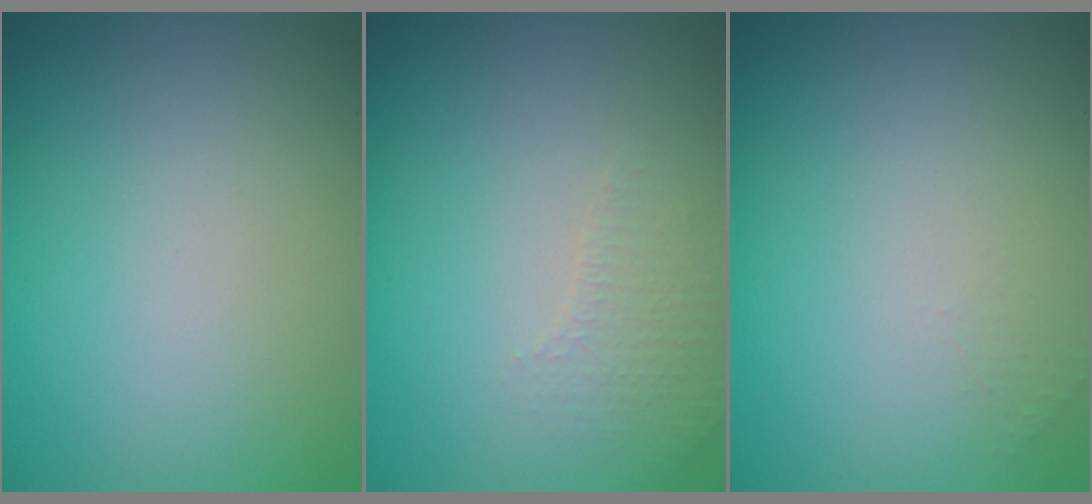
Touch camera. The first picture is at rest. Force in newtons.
{"total": 1.6, "press": 1.6, "slide": 0.4}
{"total": 0.7, "press": 0.7, "slide": 0.1}